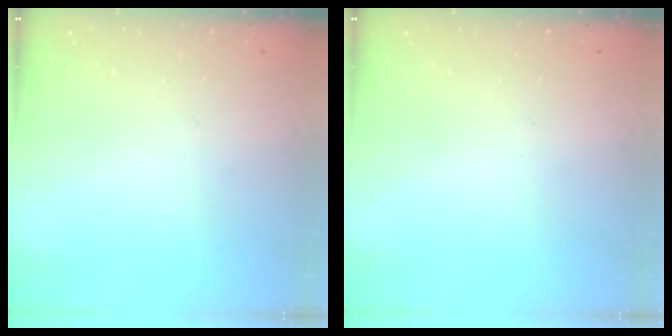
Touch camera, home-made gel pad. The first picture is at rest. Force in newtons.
{"total": 0.0}